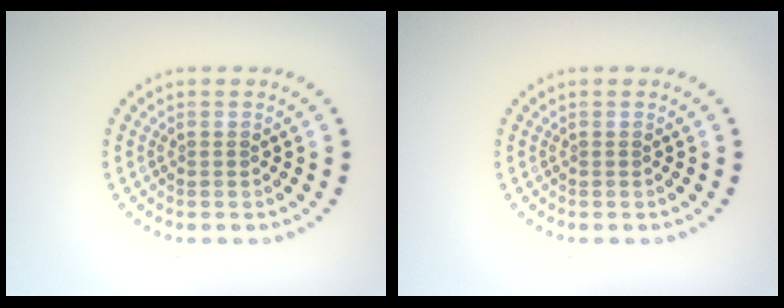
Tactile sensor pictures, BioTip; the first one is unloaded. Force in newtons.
{"total": 0.0}